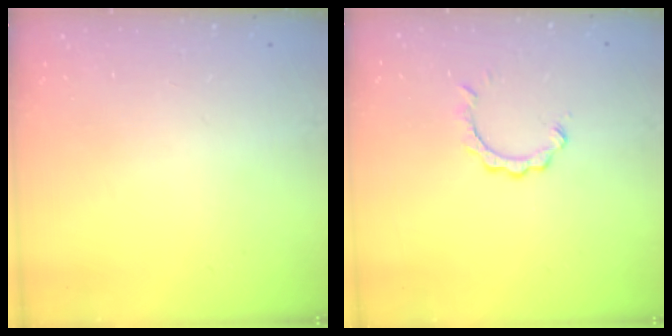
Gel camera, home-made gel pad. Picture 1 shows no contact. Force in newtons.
{"total": 2.7, "press": 2.7, "slide": 0.3}